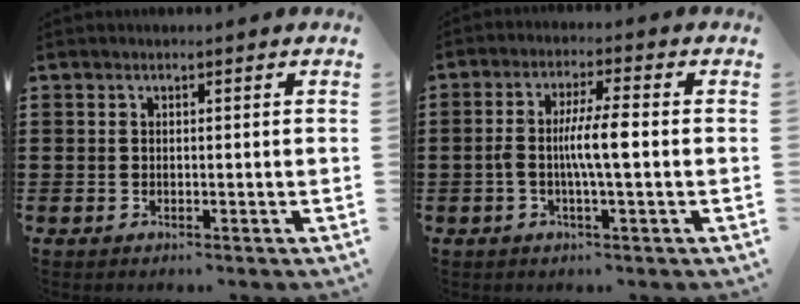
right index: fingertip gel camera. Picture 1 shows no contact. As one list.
[{"total": 6.1, "force": [-0.8, 0.8, 6.0], "torque": [-0.121, -0.002, -0.023]}]